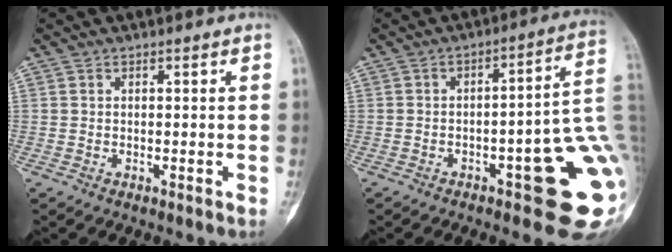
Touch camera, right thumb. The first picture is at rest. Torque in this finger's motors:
{"motor_torque": [3.08, 1.93, 2.02, -0.76, 0.40]}